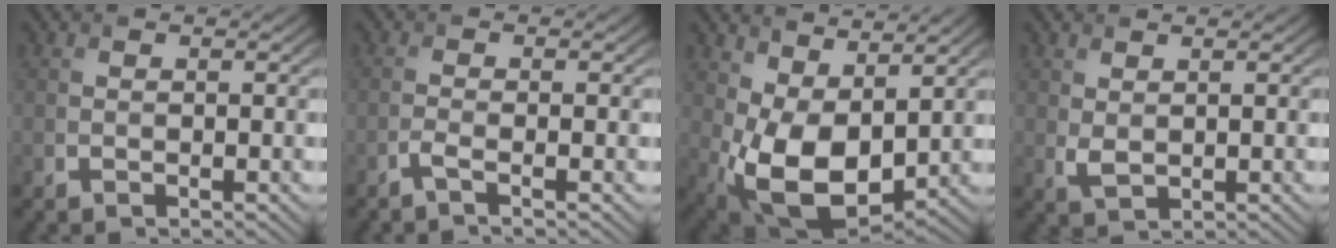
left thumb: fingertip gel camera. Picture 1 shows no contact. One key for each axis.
{"total": 1.5, "fx": -1.0, "fy": 0.1, "fz": 1.1, "tx": -0.021, "ty": 0.004, "tz": -0.029}
{"total": 10.9, "fx": 2.1, "fy": 6.2, "fz": 8.7, "tx": -0.188, "ty": -0.018, "tz": 0.042}
{"total": 1.6, "fx": 0.7, "fy": 0.9, "fz": 1.1, "tx": -0.030, "ty": -0.004, "tz": 0.019}